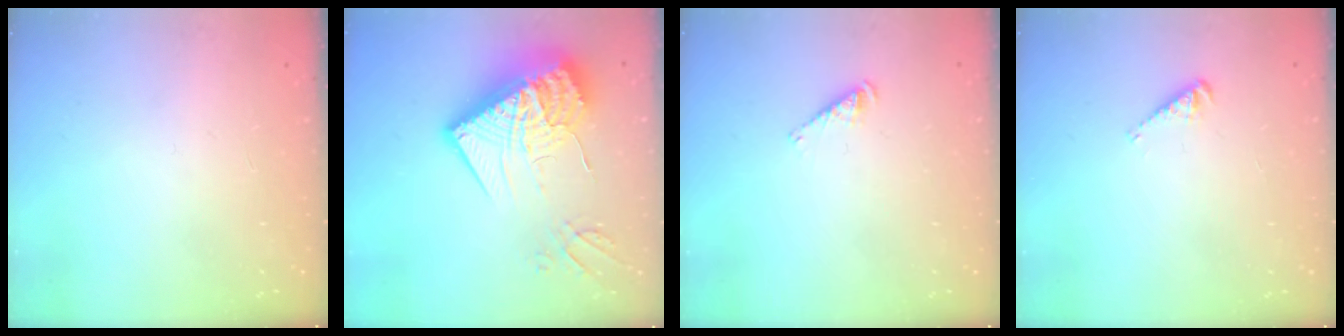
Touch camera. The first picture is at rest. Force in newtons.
{"total": 23.9, "press": 23.8, "slide": 2.2}
{"total": 2.9, "press": 2.9, "slide": 0.5}
{"total": 2.9, "press": 2.9, "slide": 0.3}